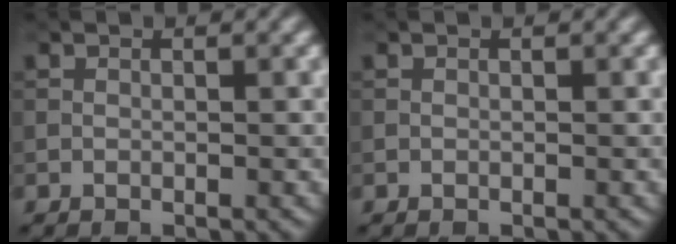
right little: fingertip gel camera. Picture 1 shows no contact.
{"total": 0.0}